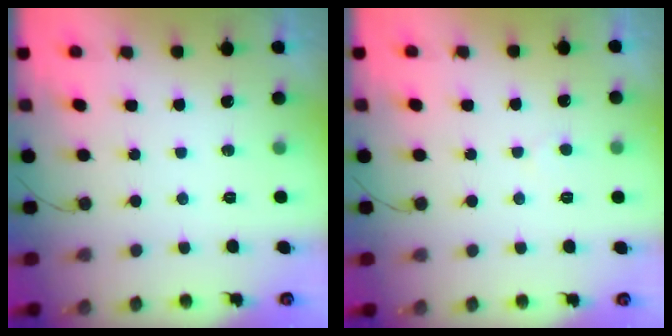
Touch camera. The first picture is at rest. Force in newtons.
{"total": 2.3, "press": 2.3, "slide": 0.2}